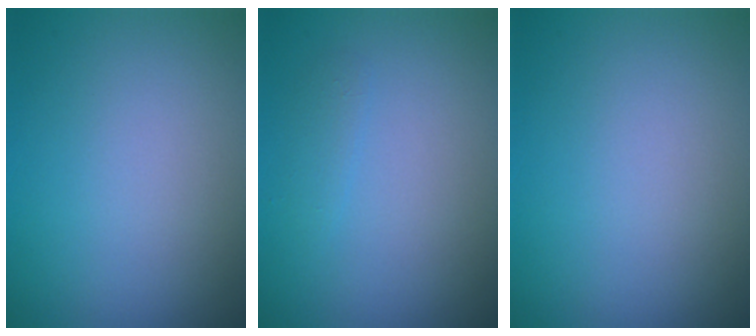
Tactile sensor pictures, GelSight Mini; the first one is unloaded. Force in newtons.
{"total": 0.9, "press": 0.9, "slide": 0.0}
{"total": 0.0}